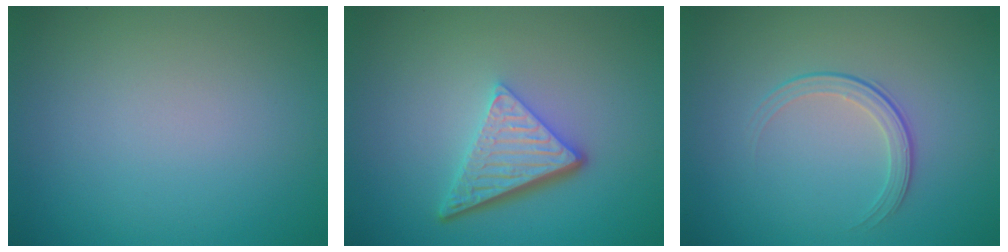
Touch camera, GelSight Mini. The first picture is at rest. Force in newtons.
{"total": 4.9, "press": 3.5, "slide": 3.5}
{"total": 1.9, "press": 1.3, "slide": 1.5}